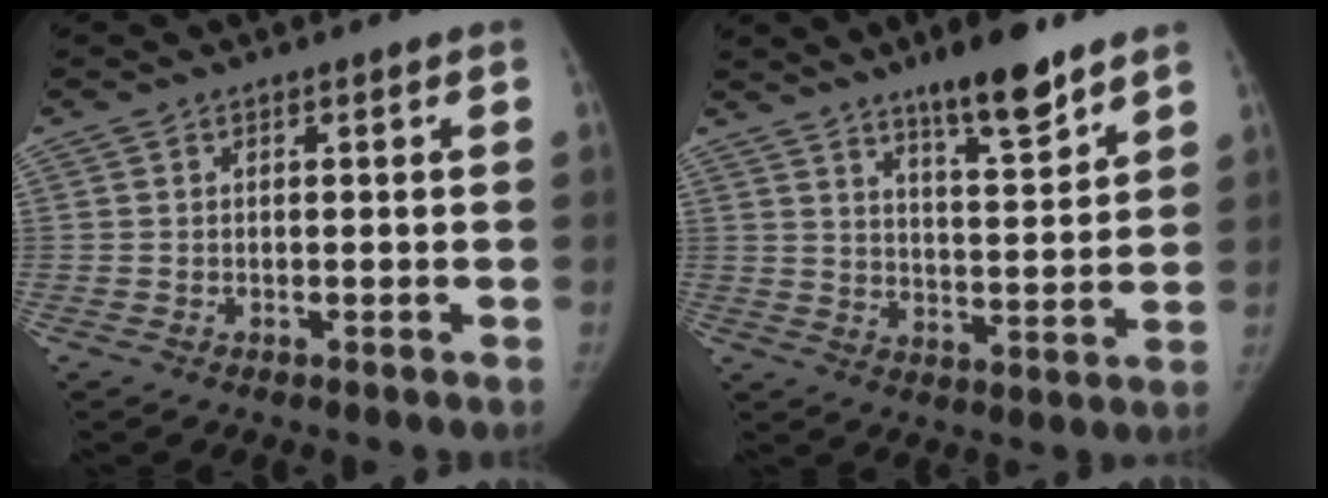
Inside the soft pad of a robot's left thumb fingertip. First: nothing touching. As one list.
[{"total": 11.3, "force": [8.4, 2.1, 7.3], "torque": [-0.099, -0.059, 0.139]}]